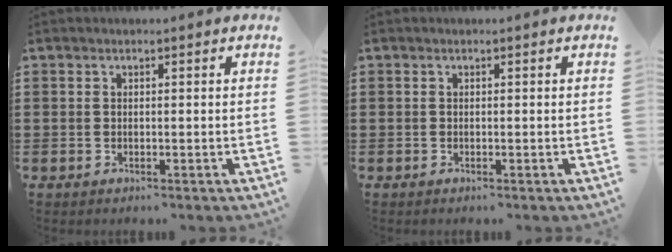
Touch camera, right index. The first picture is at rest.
{"total": 0.0}